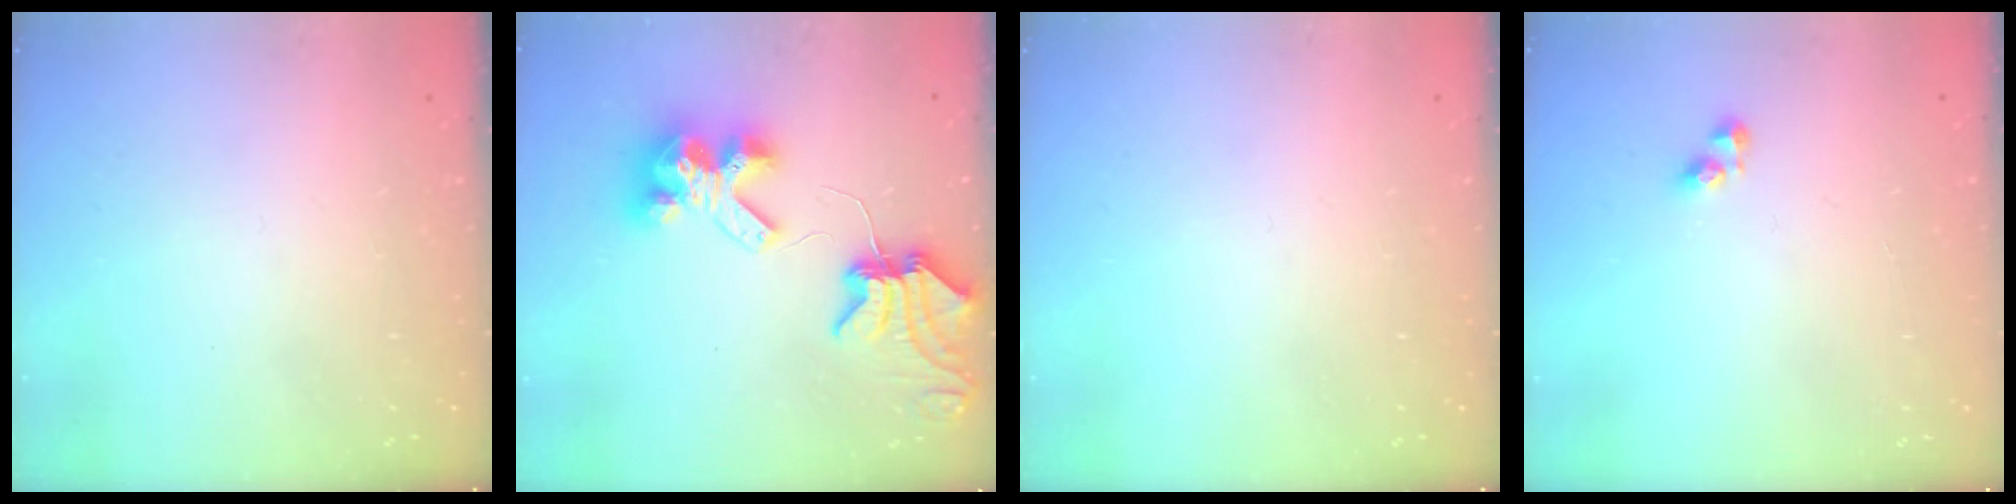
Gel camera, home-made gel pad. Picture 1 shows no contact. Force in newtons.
{"total": 11.8, "press": 11.7, "slide": 1.3}
{"total": 0.0}
{"total": 3.0, "press": 3.0, "slide": 0.4}